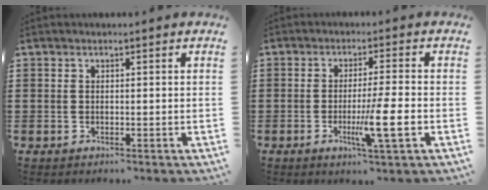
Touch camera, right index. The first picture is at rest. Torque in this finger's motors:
{"motor_torque": [1.78, -0.36, 0.38, 0.13]}